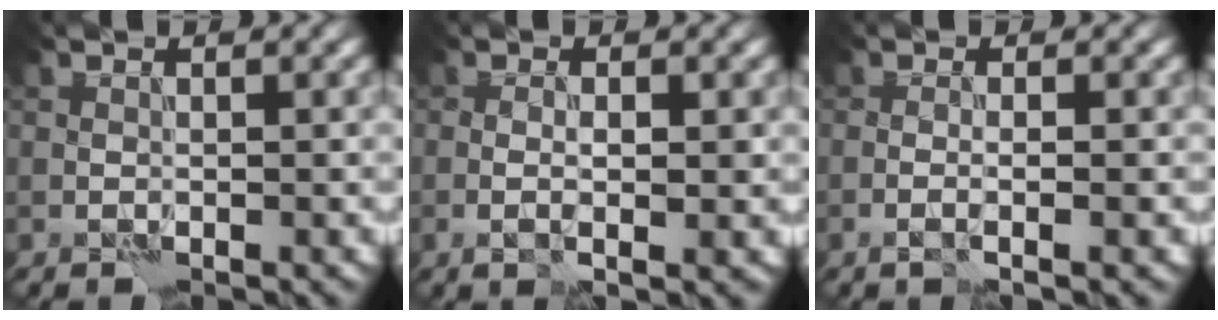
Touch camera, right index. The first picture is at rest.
{"total": 1.9, "force": [-0.1, 0.3, 1.9], "torque": [-0.032, -0.004, -0.001]}
{"total": 1.4, "force": [-0.4, 0.0, 1.3], "torque": [-0.019, 0.001, -0.010]}